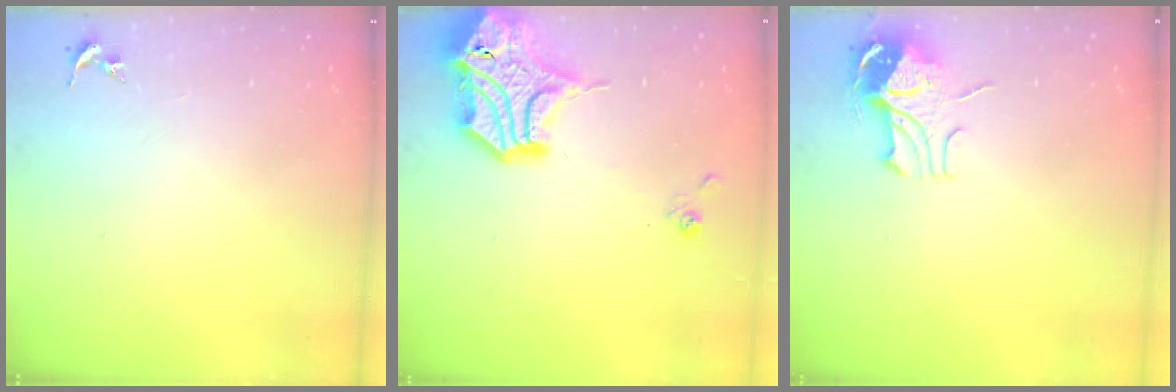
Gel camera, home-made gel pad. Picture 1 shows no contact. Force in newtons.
{"total": 17.2, "press": 17.0, "slide": 2.6}
{"total": 9.8, "press": 9.7, "slide": 1.0}